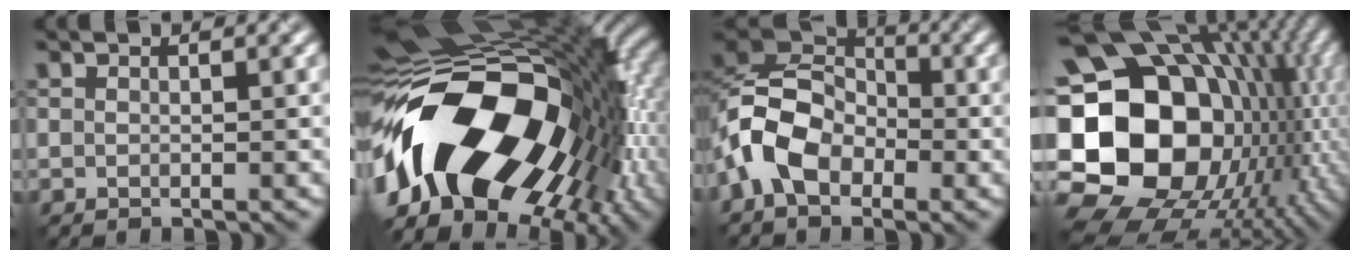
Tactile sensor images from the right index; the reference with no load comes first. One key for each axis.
{"total": 20.0, "fx": -4.5, "fy": 11.1, "fz": 16.0, "tx": -0.294, "ty": -0.023, "tz": -0.084}
{"total": 7.5, "fx": -3.1, "fy": 5.1, "fz": 4.6, "tx": -0.090, "ty": 0.009, "tz": -0.078}
{"total": 21.6, "fx": -2.1, "fy": 16.5, "fz": 13.7, "tx": -0.294, "ty": 0.005, "tz": -0.032}